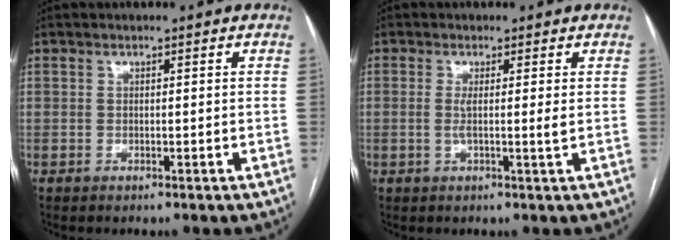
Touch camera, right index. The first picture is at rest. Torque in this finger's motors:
{"motor_torque": [0.01, -0.08, 0.12, 0.02]}